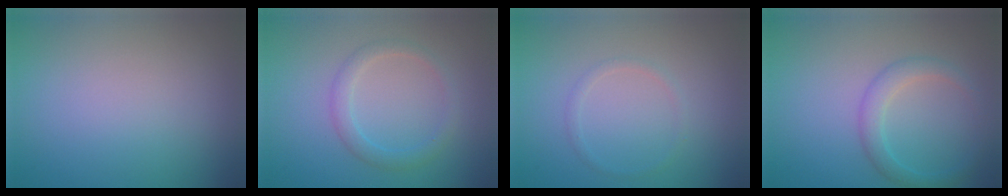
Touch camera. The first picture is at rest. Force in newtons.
{"total": 2.0, "press": 2.0, "slide": 0.1}
{"total": 0.9, "press": 0.9, "slide": 0.1}
{"total": 2.3, "press": 2.3, "slide": 0.2}